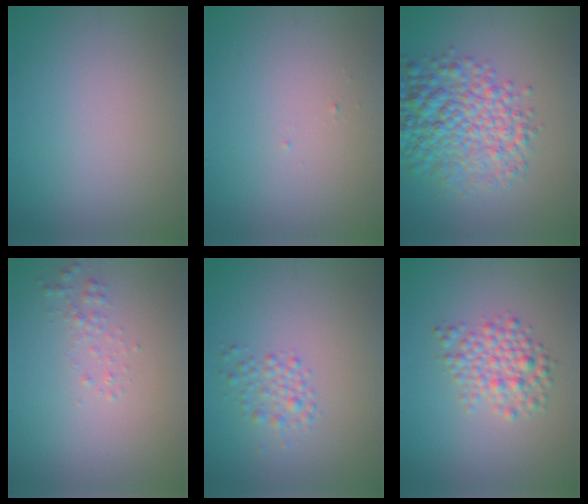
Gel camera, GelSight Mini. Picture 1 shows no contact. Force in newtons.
{"total": 0.0}
{"total": 7.1, "press": 7.1, "slide": 0.2}
{"total": 1.1, "press": 1.1, "slide": 0.0}
{"total": 1.8, "press": 1.8, "slide": 0.1}
{"total": 3.4, "press": 3.4, "slide": 0.1}